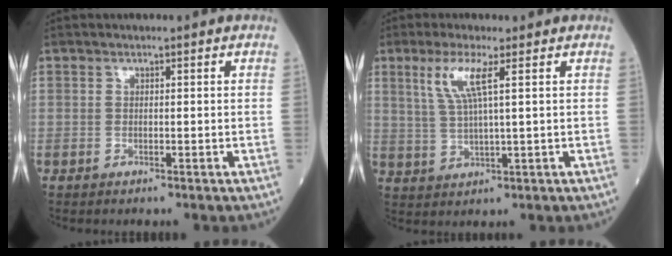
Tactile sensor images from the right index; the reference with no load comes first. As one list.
[{"total": 5.8, "force": [2.5, 0.1, 5.3], "torque": [-0.115, 0.002, 0.053]}]